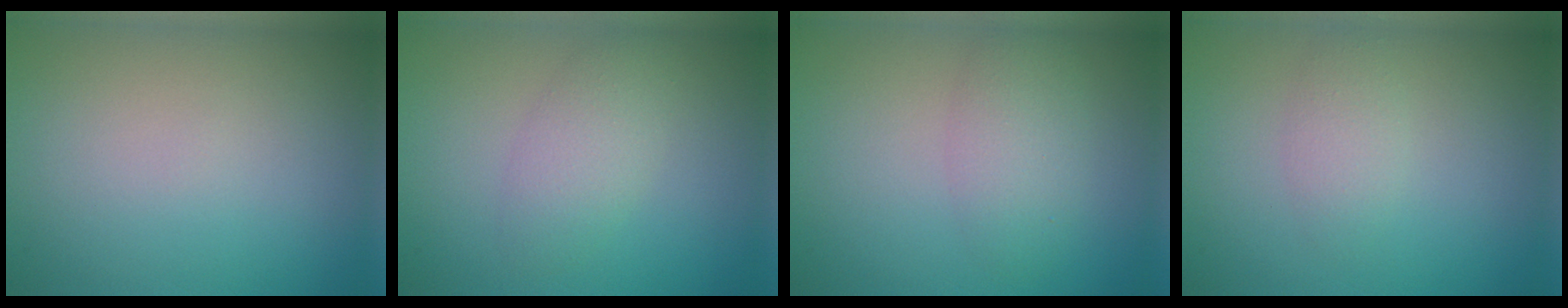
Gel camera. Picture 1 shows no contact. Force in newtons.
{"total": 2.7, "press": 2.7, "slide": 0.1}
{"total": 2.9, "press": 2.9, "slide": 0.2}
{"total": 1.7, "press": 1.7, "slide": 0.0}